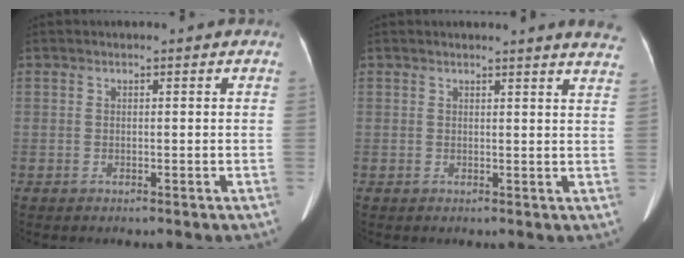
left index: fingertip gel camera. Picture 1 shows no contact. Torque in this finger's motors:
{"motor_torque": [0.63, -0.77, 0.13, 0.00]}